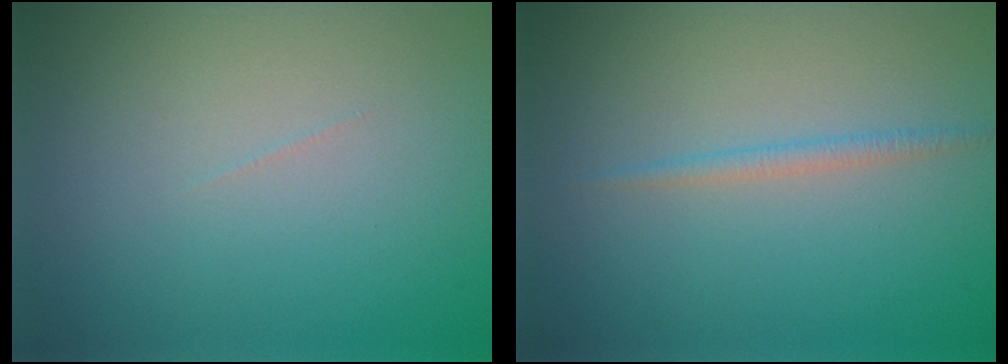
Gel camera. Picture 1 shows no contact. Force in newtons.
{"total": 1.1, "press": 1.1, "slide": 0.1}